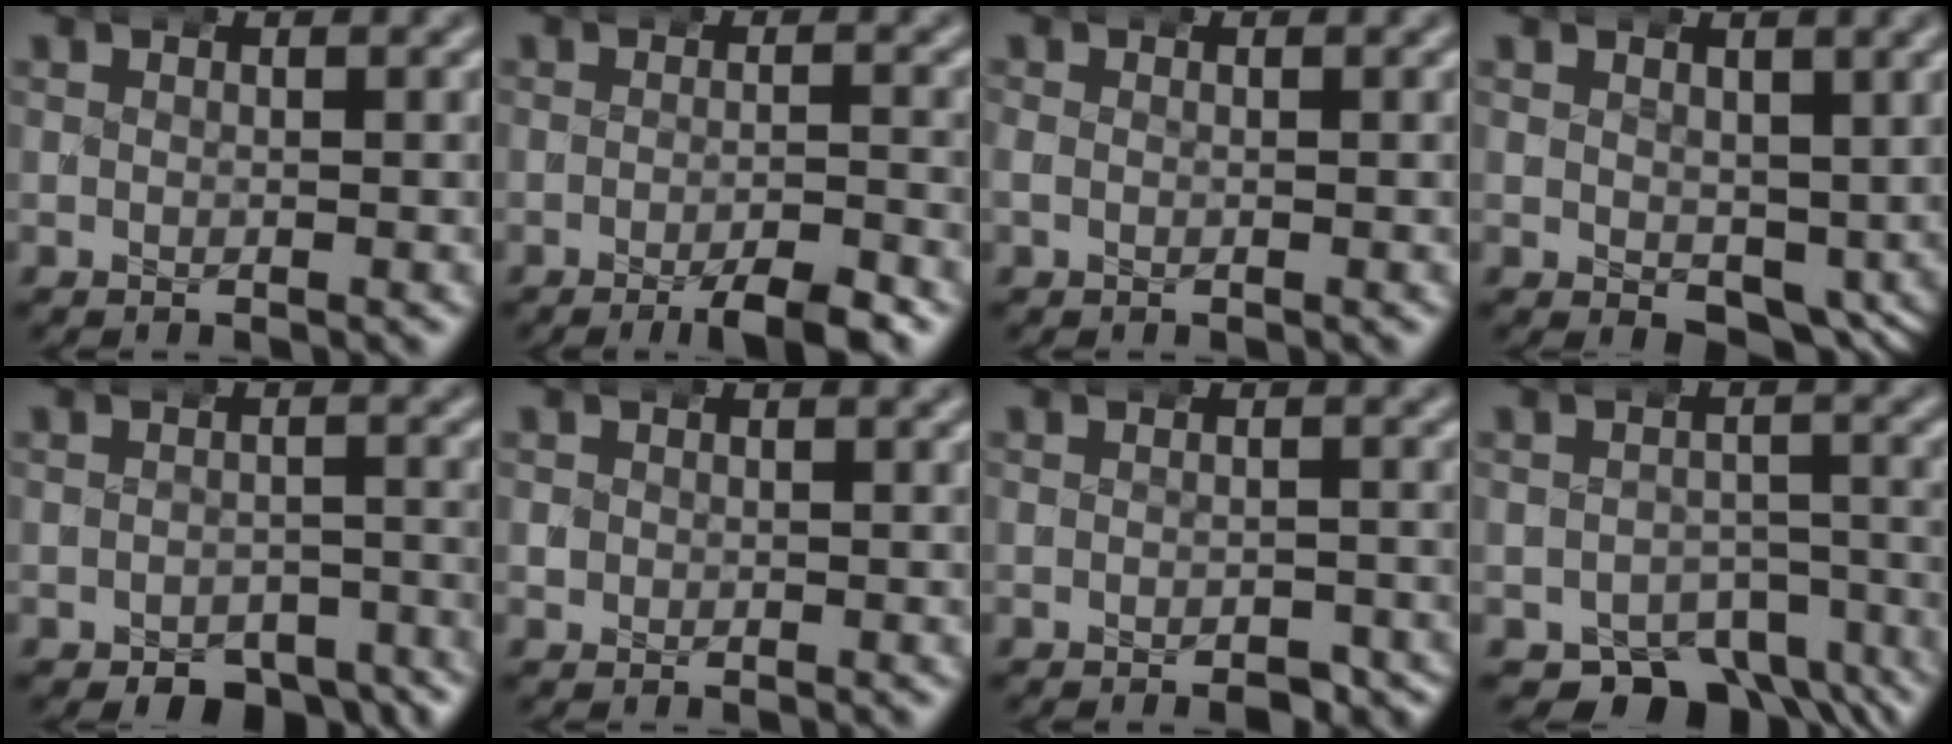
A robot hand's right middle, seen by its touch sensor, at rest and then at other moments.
{"total": 3.5, "force": [-2.3, 0.4, 2.6], "torque": [-0.031, 0.005, -0.044]}
{"total": 1.1, "force": [-0.2, 1.0, 0.4], "torque": [-0.014, 0.001, -0.004]}
{"total": 3.7, "force": [-1.8, 2.3, 2.3], "torque": [-0.030, -0.025, -0.019]}
{"total": 6.5, "force": [-5.2, 3.0, 2.5], "torque": [-0.025, -0.013, -0.077]}
{"total": 1.0, "force": [-0.2, 1.0, 0.2], "torque": [-0.010, 0.002, -0.001]}
{"total": 3.0, "force": [-2.3, 1.2, 1.5], "torque": [-0.016, -0.004, -0.037]}
{"total": 7.5, "force": [-5.5, 4.1, 2.9], "torque": [-0.033, -0.025, -0.083]}